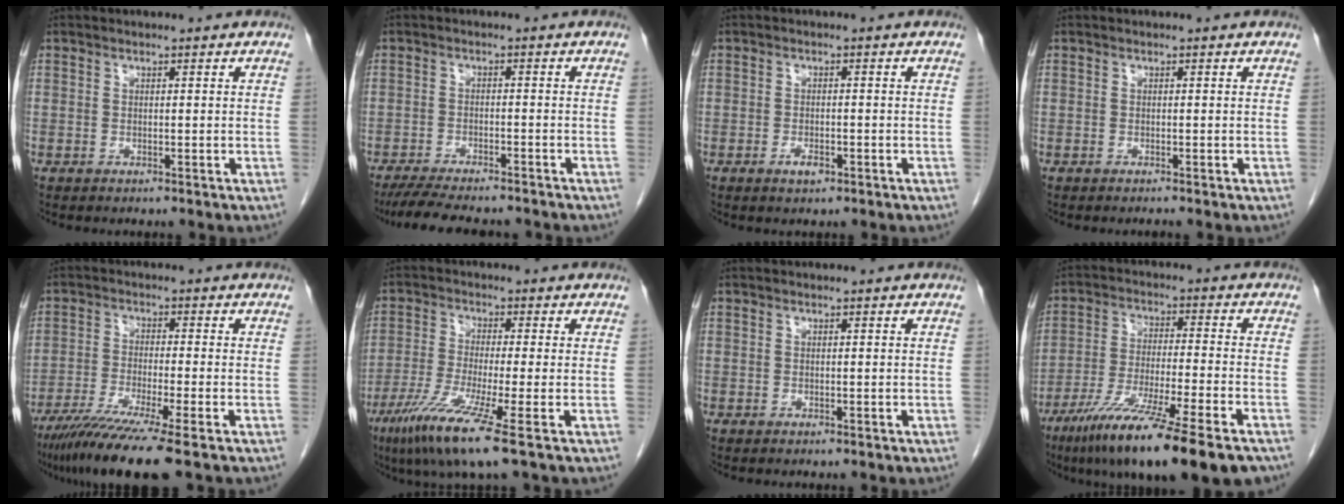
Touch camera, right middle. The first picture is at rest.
{"total": 11.2, "force": [-9.9, 1.9, 4.9], "torque": [-0.079, -0.012, -0.144]}
{"total": 2.0, "force": [-1.1, 0.7, 1.5], "torque": [-0.029, -0.001, -0.015]}
{"total": 0.0}
{"total": 10.4, "force": [-7.5, -1.4, 7.1], "torque": [-0.120, -0.037, -0.123]}
{"total": 10.2, "force": [-5.5, -0.8, 8.5], "torque": [-0.171, -0.038, -0.102]}
{"total": 0.0}
{"total": 18.4, "force": [-12.7, 0.5, 13.4], "torque": [-0.204, -0.053, -0.212]}